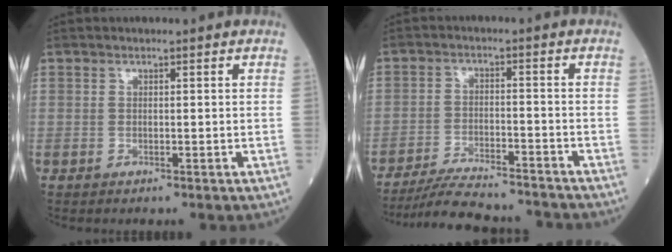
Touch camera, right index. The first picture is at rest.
{"total": 13.0, "force": [-12.2, 1.3, 4.3], "torque": [-0.071, -0.006, -0.187]}